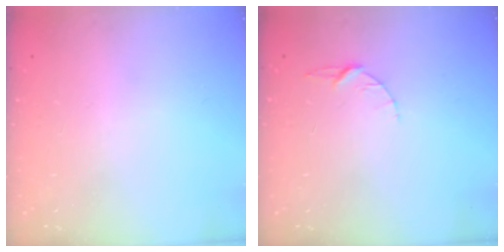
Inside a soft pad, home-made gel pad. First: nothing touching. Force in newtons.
{"total": 3.4, "press": 3.3, "slide": 0.4}